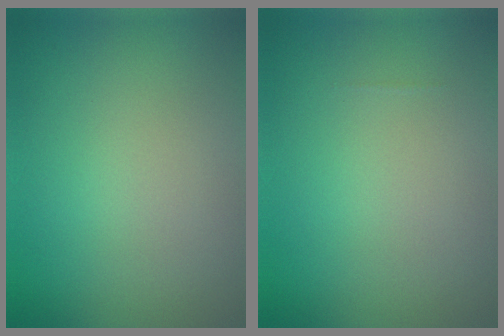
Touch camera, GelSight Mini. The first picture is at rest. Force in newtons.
{"total": 0.0}